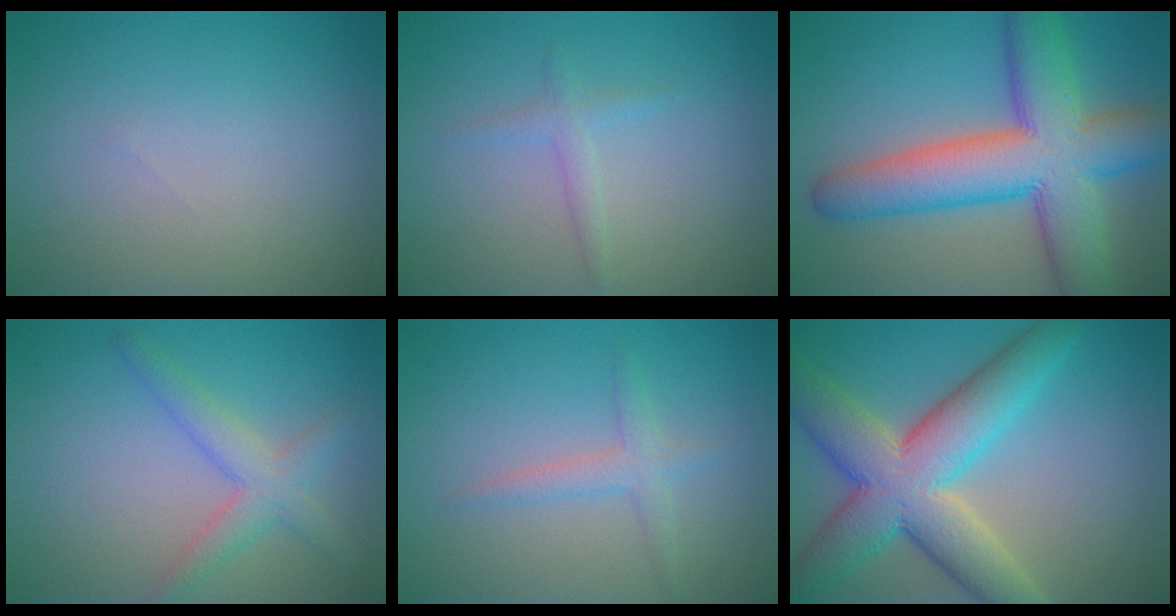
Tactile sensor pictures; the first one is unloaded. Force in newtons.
{"total": 1.3, "press": 1.3, "slide": 0.1}
{"total": 11.4, "press": 11.4, "slide": 0.6}
{"total": 3.2, "press": 3.2, "slide": 0.1}
{"total": 2.0, "press": 2.0, "slide": 0.1}
{"total": 10.1, "press": 10.1, "slide": 0.7}